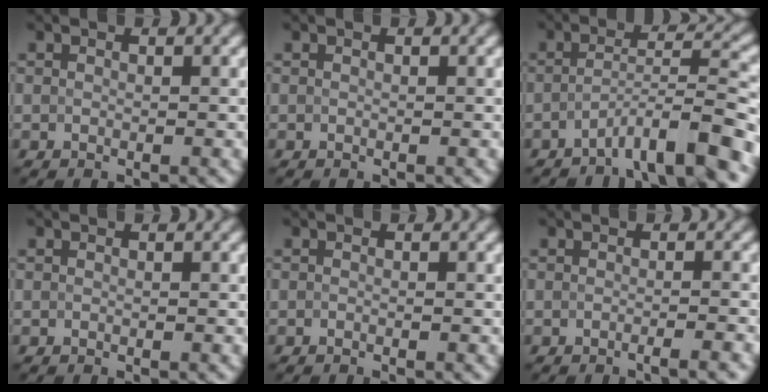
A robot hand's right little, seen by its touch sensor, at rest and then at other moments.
{"total": 0.0}
{"total": 6.7, "force": [-4.6, 0.7, 4.8], "torque": [-0.071, 0.015, -0.081]}
{"total": 0.0}
{"total": 0.6, "force": [-0.6, 0.0, 0.2], "torque": [-0.005, -0.004, -0.013]}
{"total": 1.9, "force": [-1.2, 0.4, 1.4], "torque": [-0.010, 0.000, -0.028]}